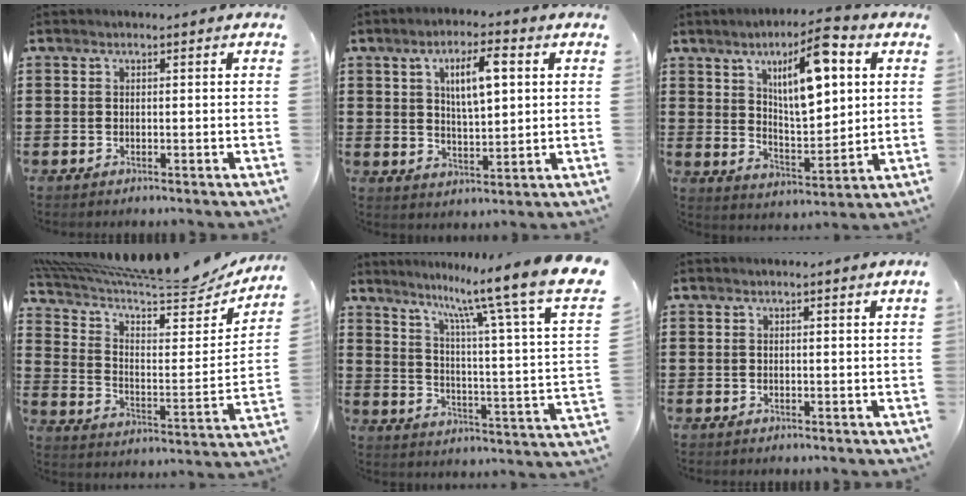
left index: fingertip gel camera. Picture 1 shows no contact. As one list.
[{"total": 7.1, "force": [2.6, 2.5, 6.1], "torque": [-0.109, 0.005, 0.039]}, {"total": 11.6, "force": [5.1, 4.2, 9.6], "torque": [-0.151, -0.010, 0.081]}, {"total": 8.8, "force": [7.7, 1.0, 4.1], "torque": [-0.095, -0.063, 0.125]}, {"total": 10.7, "force": [8.1, -0.7, 6.9], "torque": [-0.141, -0.076, 0.119]}, {"total": 0.5, "force": [0.2, -0.3, 0.4], "torque": [-0.007, -0.004, 0.004]}]